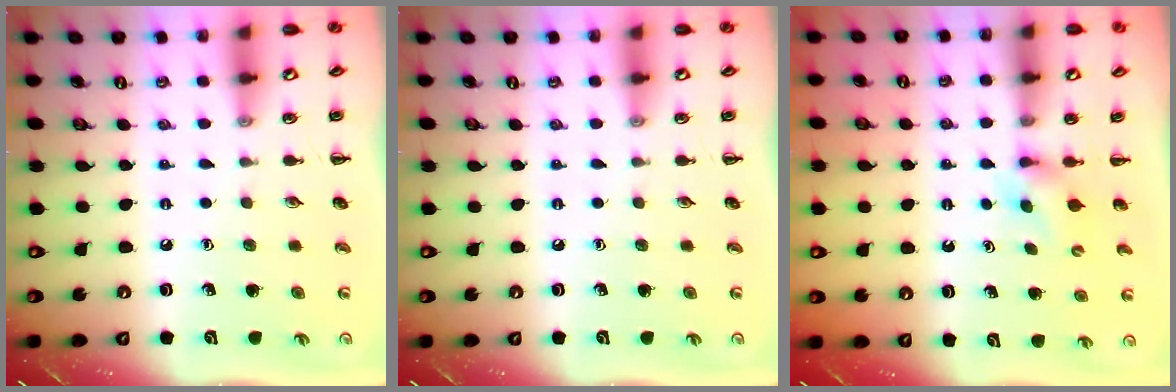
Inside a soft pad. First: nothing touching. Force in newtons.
{"total": 0.0}
{"total": 4.0, "press": 3.8, "slide": 1.1}